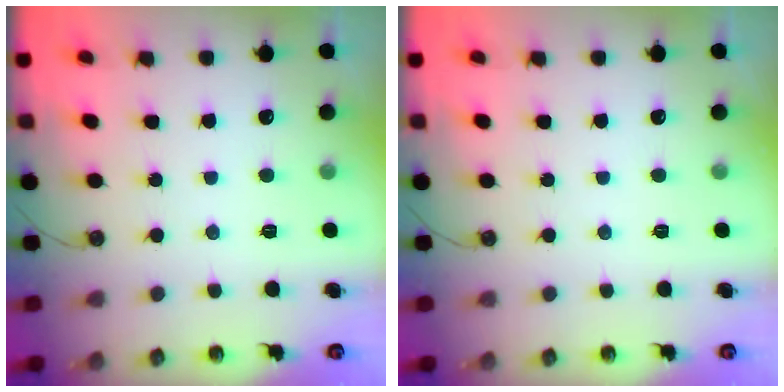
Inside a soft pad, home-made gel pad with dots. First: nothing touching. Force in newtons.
{"total": 0.0}